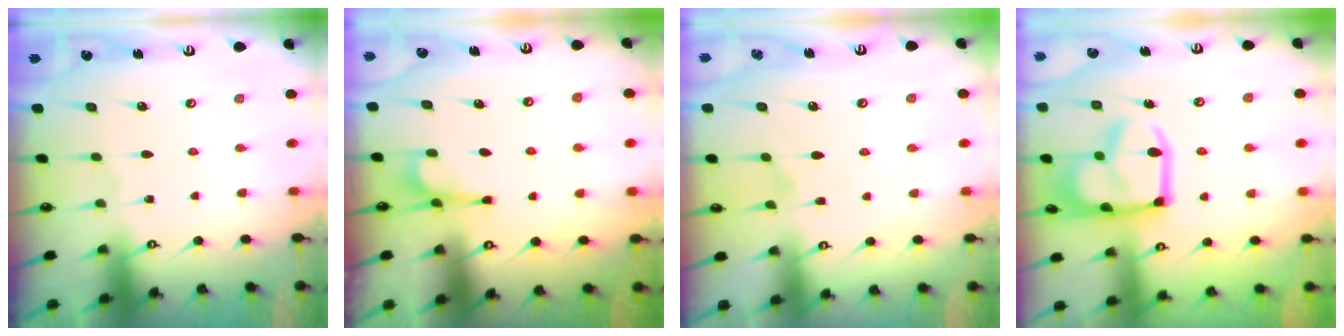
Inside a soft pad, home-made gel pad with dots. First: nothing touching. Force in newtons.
{"total": 5.0, "press": 5.0, "slide": 0.7}
{"total": 1.1, "press": 0.6, "slide": 1.0}
{"total": 17.7, "press": 17.7, "slide": 1.5}